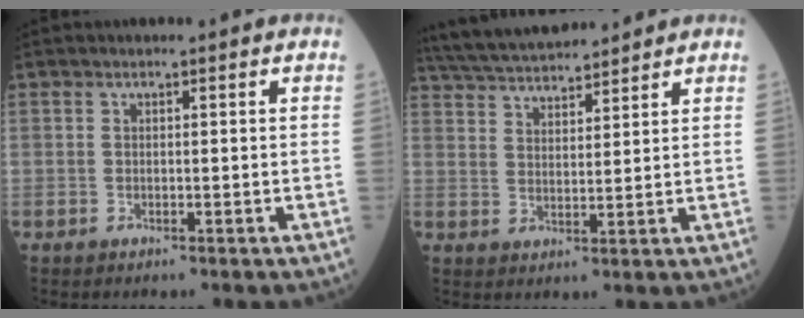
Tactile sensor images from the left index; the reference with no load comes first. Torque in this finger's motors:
{"motor_torque": [-0.16, -0.83, 0.21, 0.10]}